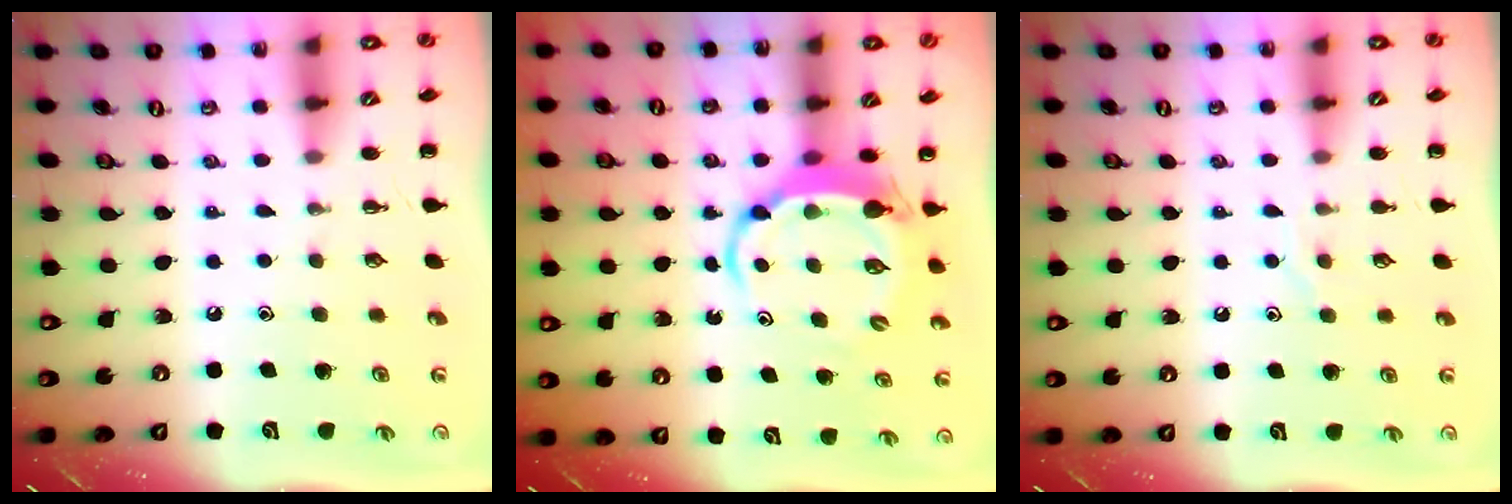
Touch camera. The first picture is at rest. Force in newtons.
{"total": 6.7, "press": 6.6, "slide": 1.3}
{"total": 5.8, "press": 5.7, "slide": 0.9}